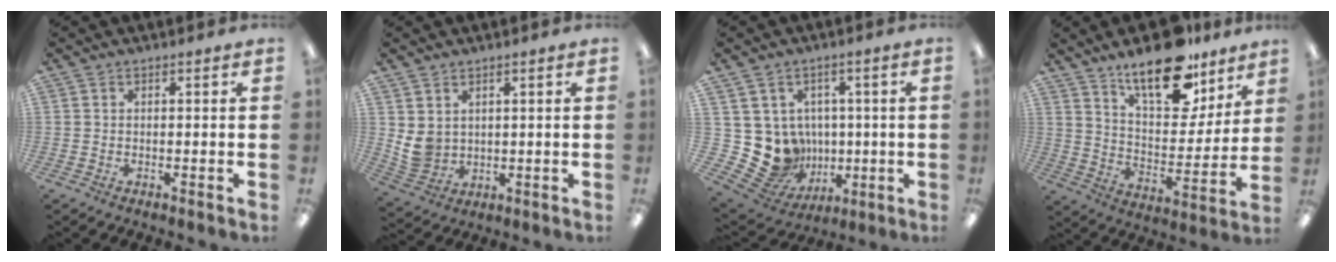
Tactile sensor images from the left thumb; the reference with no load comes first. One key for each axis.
{"total": 5.1, "fx": 2.3, "fy": 4.2, "fz": 1.8, "tx": -0.041, "ty": -0.009, "tz": 0.047}
{"total": 12.1, "fx": -0.8, "fy": 11.6, "fz": 3.4, "tx": -0.101, "ty": -0.016, "tz": 0.008}
{"total": 19.1, "fx": 13.9, "fy": 8.1, "fz": 10.3, "tx": -0.152, "ty": -0.086, "tz": 0.237}